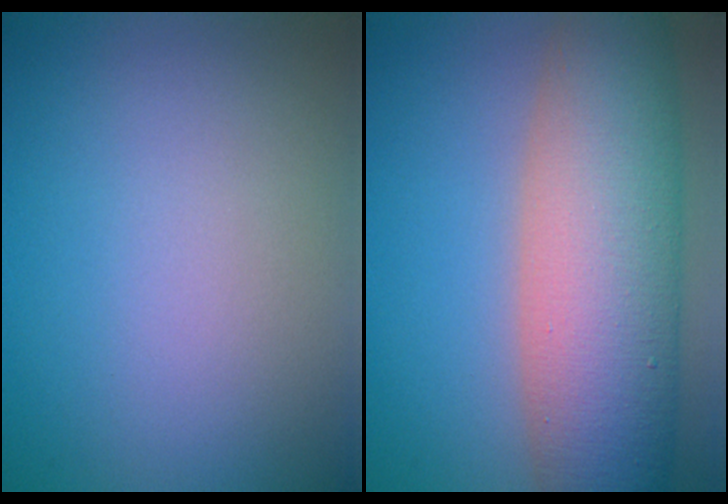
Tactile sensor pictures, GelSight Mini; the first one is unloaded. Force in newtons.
{"total": 11.6, "press": 11.6, "slide": 0.6}